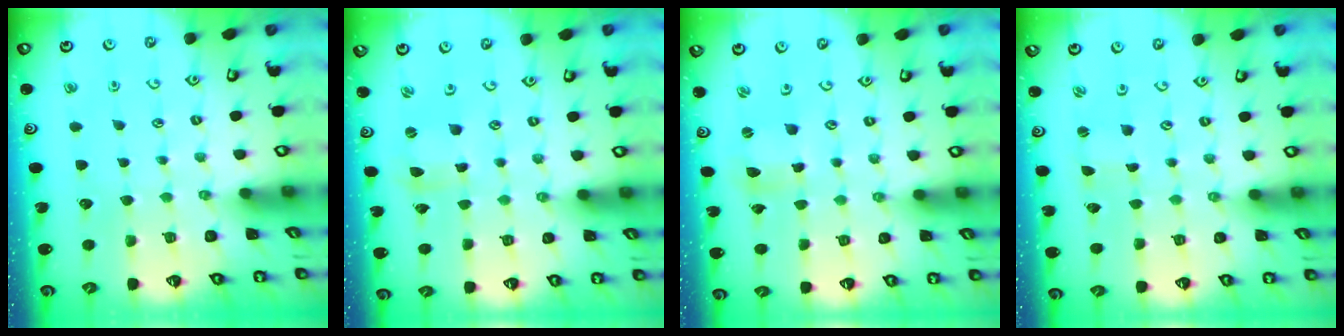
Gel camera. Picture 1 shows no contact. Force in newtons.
{"total": 1.7, "press": 1.7, "slide": 0.3}
{"total": 3.4, "press": 3.3, "slide": 0.4}
{"total": 0.0}